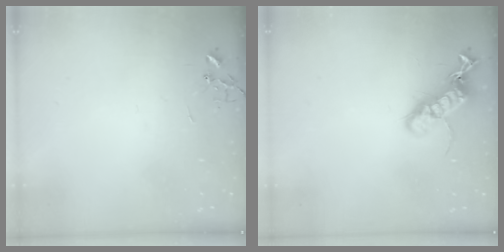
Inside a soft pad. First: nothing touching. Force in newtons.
{"total": 16.8, "press": 16.7, "slide": 0.8}